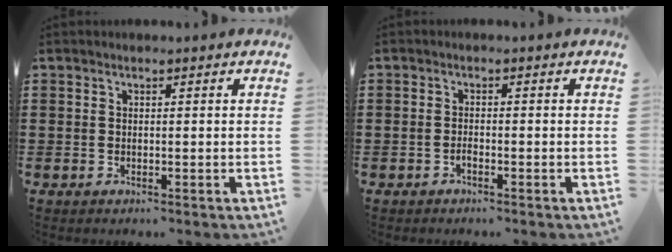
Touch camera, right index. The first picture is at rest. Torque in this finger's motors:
{"motor_torque": [1.07, 1.07, 0.05, -0.01]}